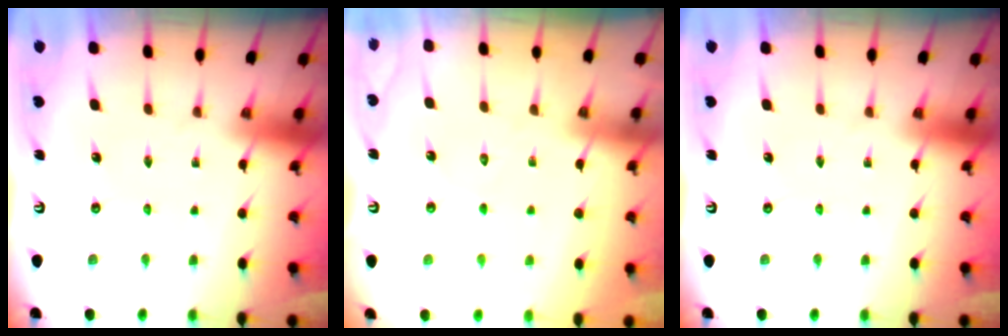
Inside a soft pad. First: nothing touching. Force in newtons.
{"total": 4.1, "press": 4.1, "slide": 0.5}
{"total": 0.0}